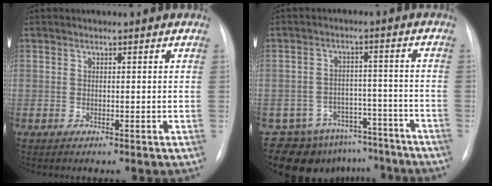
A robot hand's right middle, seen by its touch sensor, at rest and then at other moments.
{"total": 12.1, "force": [-9.8, 6.9, 0.9], "torque": [-0.004, 0.036, -0.124]}